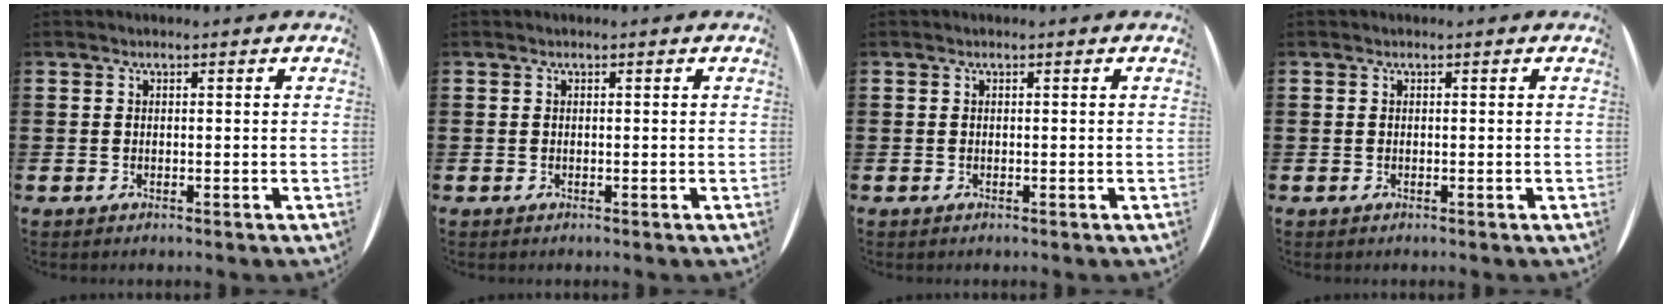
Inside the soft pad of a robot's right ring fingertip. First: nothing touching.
{"total": 0.0}
{"total": 0.0}
{"total": 0.0}